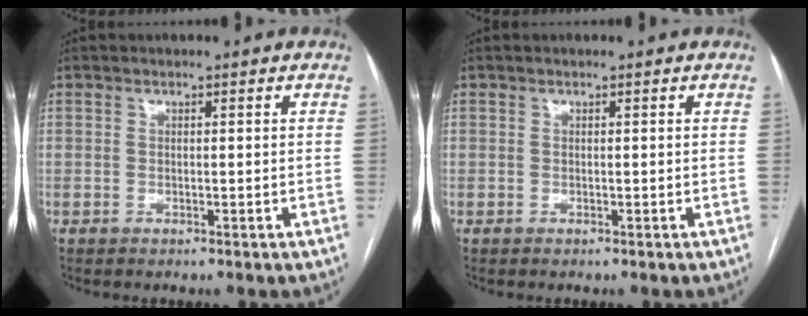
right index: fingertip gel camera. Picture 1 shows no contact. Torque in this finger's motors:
{"motor_torque": [0.00, 0.00, 0.00, 0.00]}